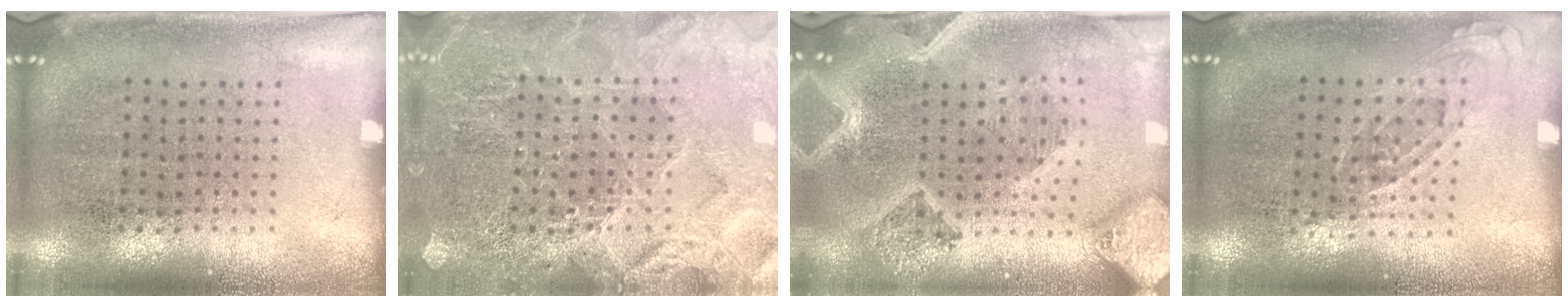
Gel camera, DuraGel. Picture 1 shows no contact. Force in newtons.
{"total": 6.2, "press": 6.1, "slide": 0.8}
{"total": 3.6, "press": 3.0, "slide": 2.1}
{"total": 0.8, "press": 0.8, "slide": 0.3}